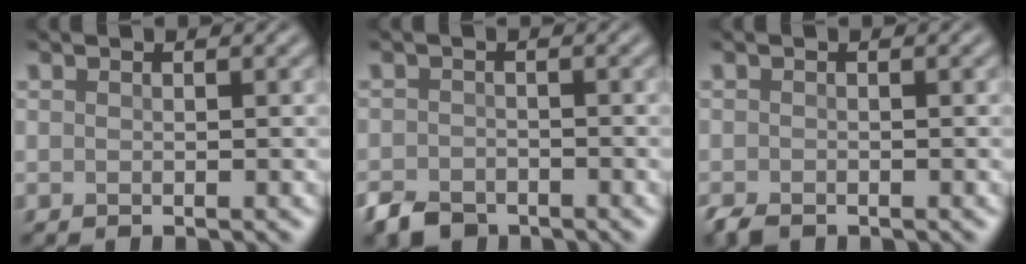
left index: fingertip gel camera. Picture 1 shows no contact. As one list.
[{"total": 2.8, "force": [-2.2, 1.5, 1.0], "torque": [-0.017, -0.004, -0.049]}, {"total": 1.3, "force": [-1.1, 0.5, 0.6], "torque": [-0.012, -0.005, -0.024]}]